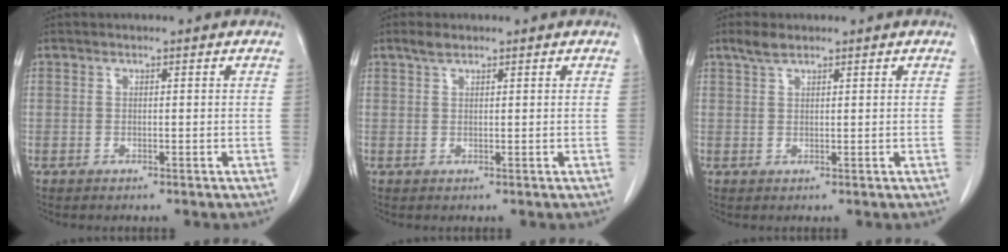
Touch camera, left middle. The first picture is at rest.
{"total": 1.6, "force": [1.3, 0.5, 0.8], "torque": [-0.022, 0.006, 0.026]}
{"total": 2.3, "force": [1.8, 0.6, 1.2], "torque": [-0.032, 0.007, 0.037]}